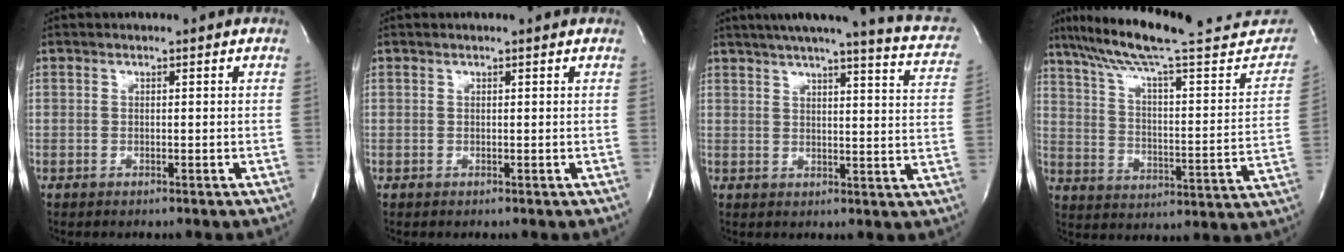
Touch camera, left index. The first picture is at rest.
{"total": 1.2, "force": [1.1, -0.1, 0.5], "torque": [-0.011, 0.008, 0.016]}
{"total": 18.9, "force": [15.6, 1.7, 10.6], "torque": [-0.145, -0.010, 0.176]}
{"total": 28.9, "force": [24.7, 4.2, 14.3], "torque": [-0.222, -0.017, 0.331]}